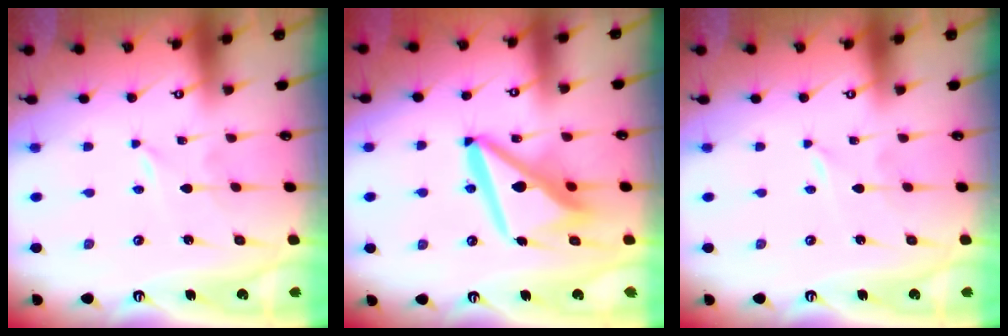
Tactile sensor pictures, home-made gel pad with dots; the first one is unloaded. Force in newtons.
{"total": 14.1, "press": 14.0, "slide": 1.5}
{"total": 0.0}